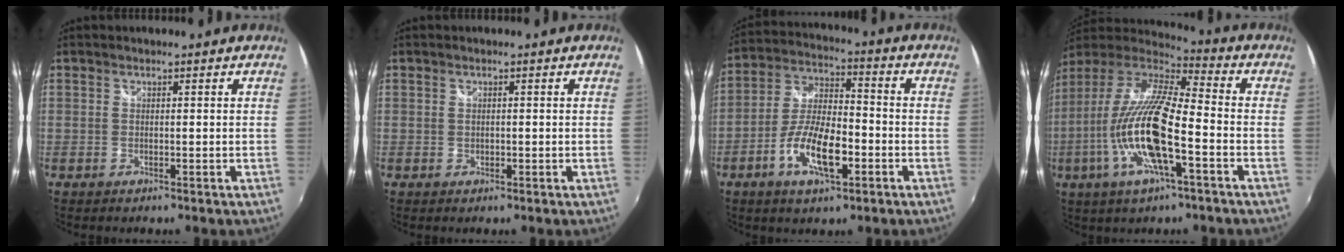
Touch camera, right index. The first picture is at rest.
{"total": 0.6, "force": [0.0, 0.5, 0.4], "torque": [-0.004, 0.002, 0.001]}
{"total": 12.2, "force": [-4.8, 4.5, 10.3], "torque": [-0.212, 0.001, -0.087]}
{"total": 19.5, "force": [-5.9, 4.2, 18.0], "torque": [-0.344, -0.023, -0.118]}